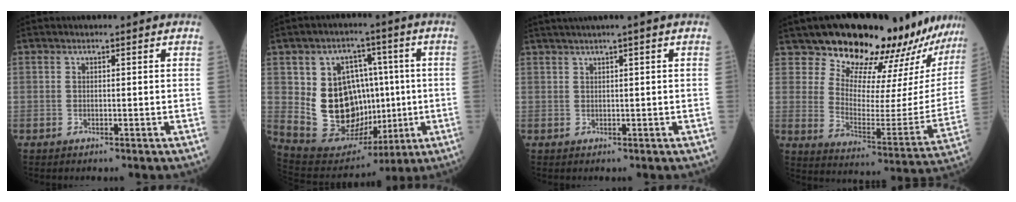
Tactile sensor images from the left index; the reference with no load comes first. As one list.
[{"total": 15.7, "force": [0.6, 11.5, 10.7], "torque": [-0.192, 0.034, 0.045]}, {"total": 3.3, "force": [2.4, -1.0, 2.0], "torque": [-0.036, 0.013, 0.053]}, {"total": 21.4, "force": [20.1, 2.9, 6.6], "torque": [-0.098, -0.100, 0.260]}]